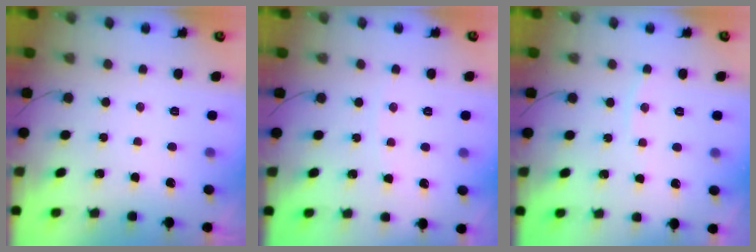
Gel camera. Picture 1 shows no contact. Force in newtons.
{"total": 2.4, "press": 2.4, "slide": 0.3}
{"total": 2.7, "press": 2.7, "slide": 0.3}